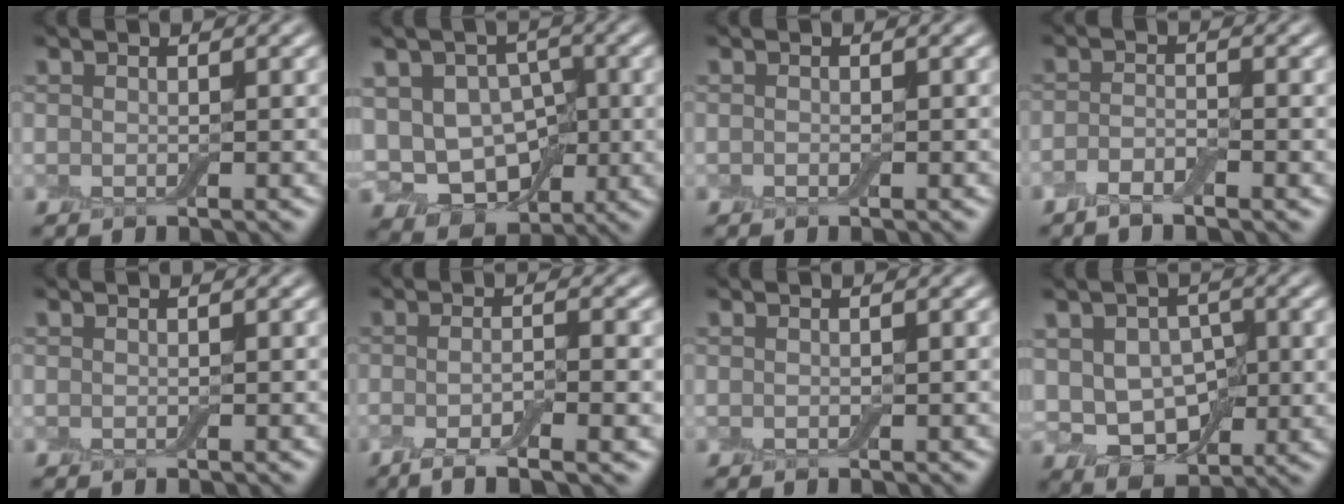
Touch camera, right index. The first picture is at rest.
{"total": 9.3, "force": [-1.5, 7.1, 5.8], "torque": [-0.076, -0.003, -0.026]}
{"total": 0.0}
{"total": 2.2, "force": [-1.4, 0.6, 1.6], "torque": [-0.034, -0.001, -0.031]}
{"total": 0.0}
{"total": 5.6, "force": [-2.6, 1.1, 4.8], "torque": [-0.079, -0.010, -0.047]}
{"total": 0.0}
{"total": 7.5, "force": [-0.5, 5.1, 5.5], "torque": [-0.089, -0.004, -0.006]}